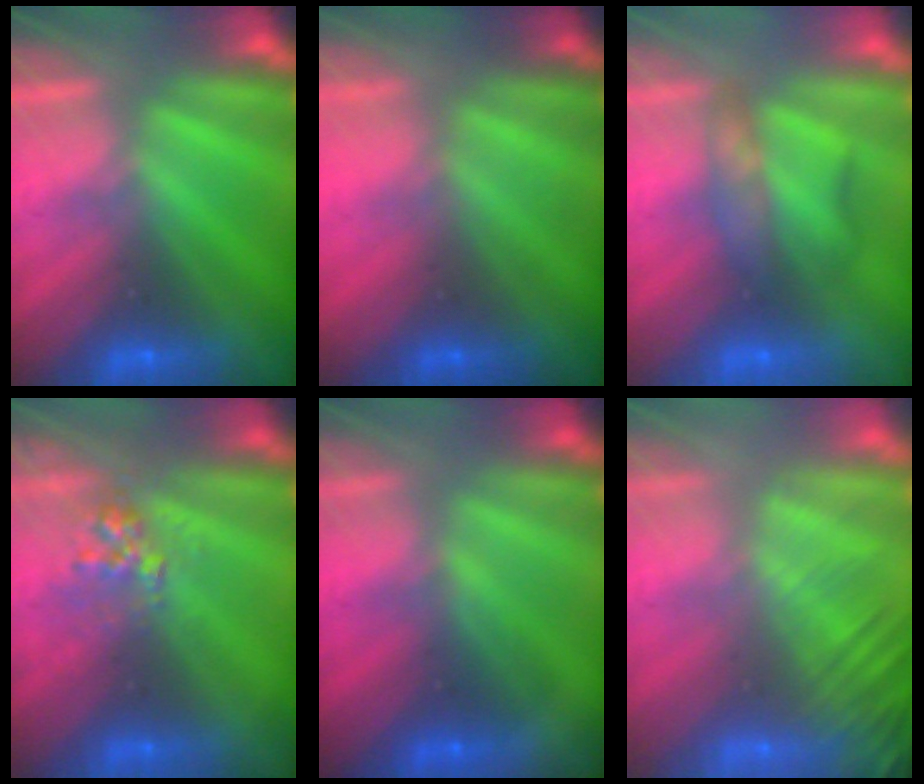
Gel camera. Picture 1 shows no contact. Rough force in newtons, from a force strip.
{"total": 2.0}
{"total": 2.3}
{"total": 2.7}
{"total": 1.7}
{"total": 5.7}